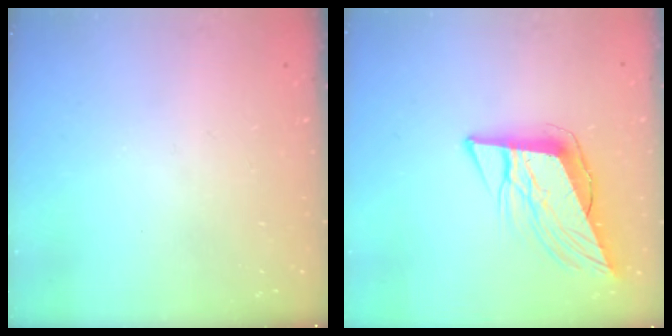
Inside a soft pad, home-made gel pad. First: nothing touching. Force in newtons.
{"total": 11.1, "press": 10.3, "slide": 4.0}